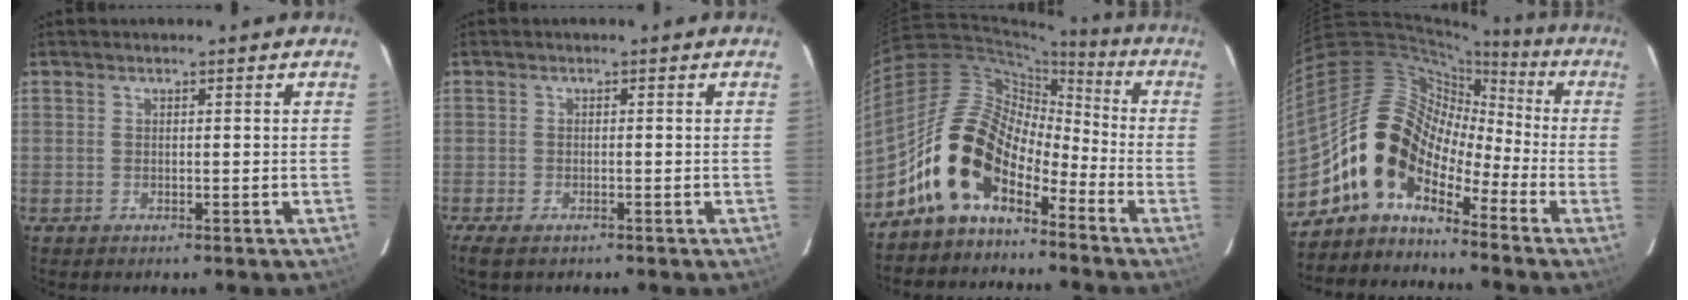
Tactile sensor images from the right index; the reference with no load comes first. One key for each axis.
{"total": 3.9, "fx": -2.8, "fy": 1.4, "fz": 2.3, "tx": -0.057, "ty": -0.013, "tz": -0.050}
{"total": 13.8, "fx": -8.8, "fy": 7.5, "fz": 7.5, "tx": -0.132, "ty": 0.023, "tz": -0.173}
{"total": 11.7, "fx": -7.0, "fy": 7.2, "fz": 5.9, "tx": -0.102, "ty": 0.031, "tz": -0.153}